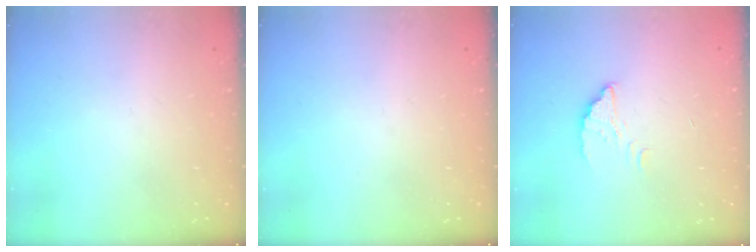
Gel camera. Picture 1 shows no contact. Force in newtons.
{"total": 0.0}
{"total": 2.5, "press": 2.5, "slide": 0.3}